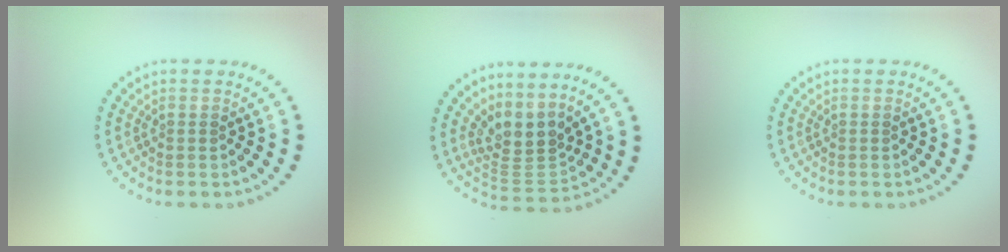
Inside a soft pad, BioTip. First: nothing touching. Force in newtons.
{"total": 3.6, "press": 2.6, "slide": 2.5}
{"total": 0.0}